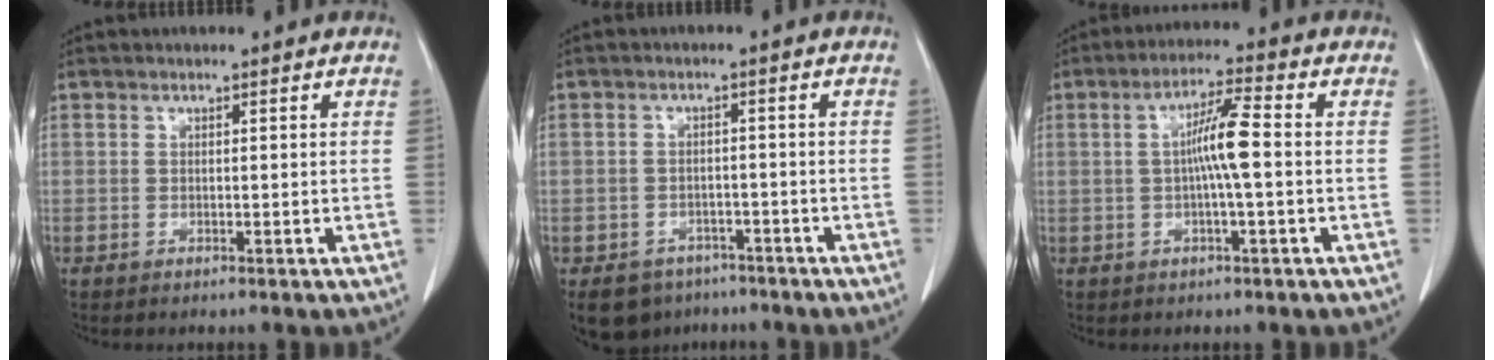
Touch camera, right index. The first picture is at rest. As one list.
[{"total": 6.3, "force": [-4.6, 4.3, 0.9], "torque": [-0.007, 0.007, -0.064]}, {"total": 6.4, "force": [-0.1, 0.1, 6.4], "torque": [-0.119, 0.009, -0.003]}]